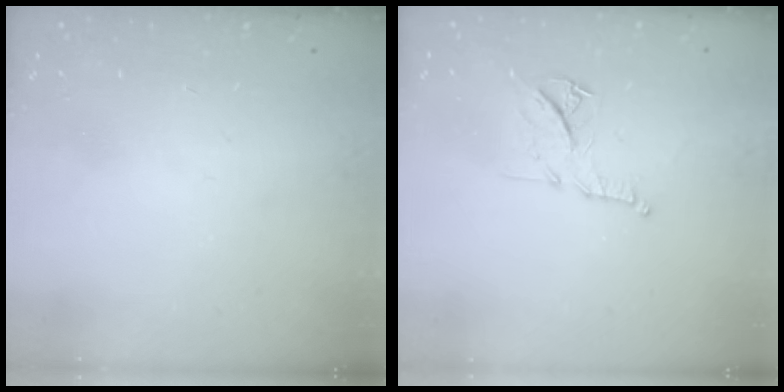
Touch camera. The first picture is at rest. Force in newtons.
{"total": 11.0, "press": 11.0, "slide": 0.1}